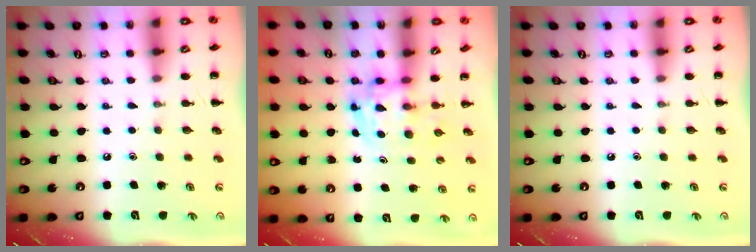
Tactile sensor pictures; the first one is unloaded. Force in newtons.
{"total": 3.6, "press": 3.5, "slide": 0.6}
{"total": 0.0}